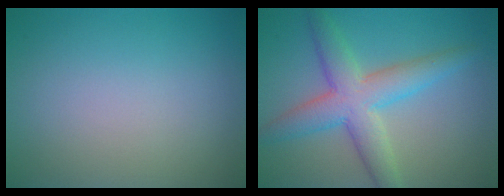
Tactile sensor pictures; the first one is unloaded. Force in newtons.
{"total": 5.9, "press": 5.9, "slide": 0.1}